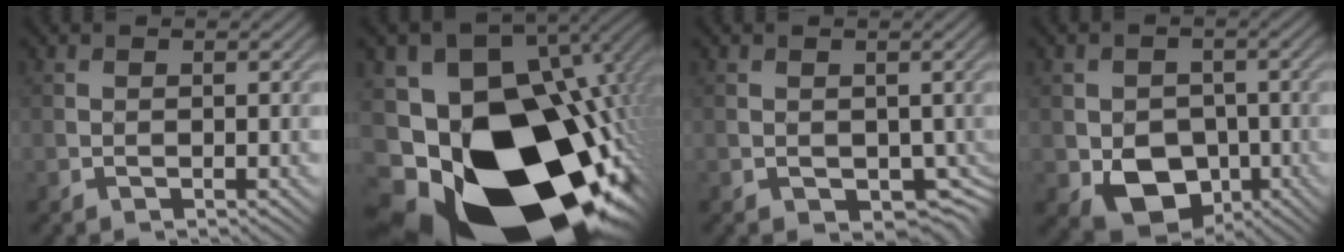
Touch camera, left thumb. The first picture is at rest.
{"total": 21.9, "force": [-9.1, 14.6, 13.6], "torque": [-0.252, -0.040, -0.114]}
{"total": 2.9, "force": [-0.1, 2.4, 1.7], "torque": [-0.040, -0.017, 0.001]}
{"total": 6.7, "force": [-2.5, 5.2, 3.4], "torque": [-0.068, -0.017, -0.048]}